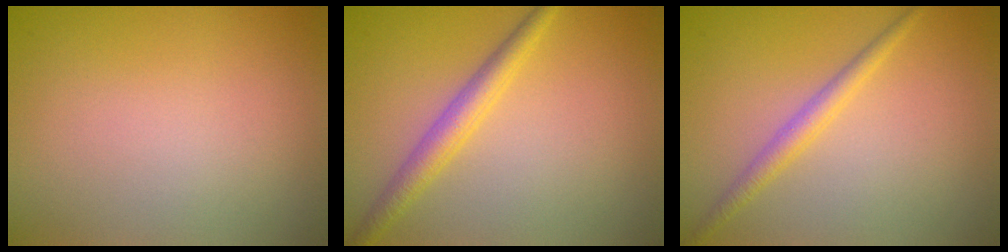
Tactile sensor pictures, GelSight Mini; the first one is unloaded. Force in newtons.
{"total": 2.8, "press": 2.8, "slide": 0.1}
{"total": 1.9, "press": 1.9, "slide": 0.1}